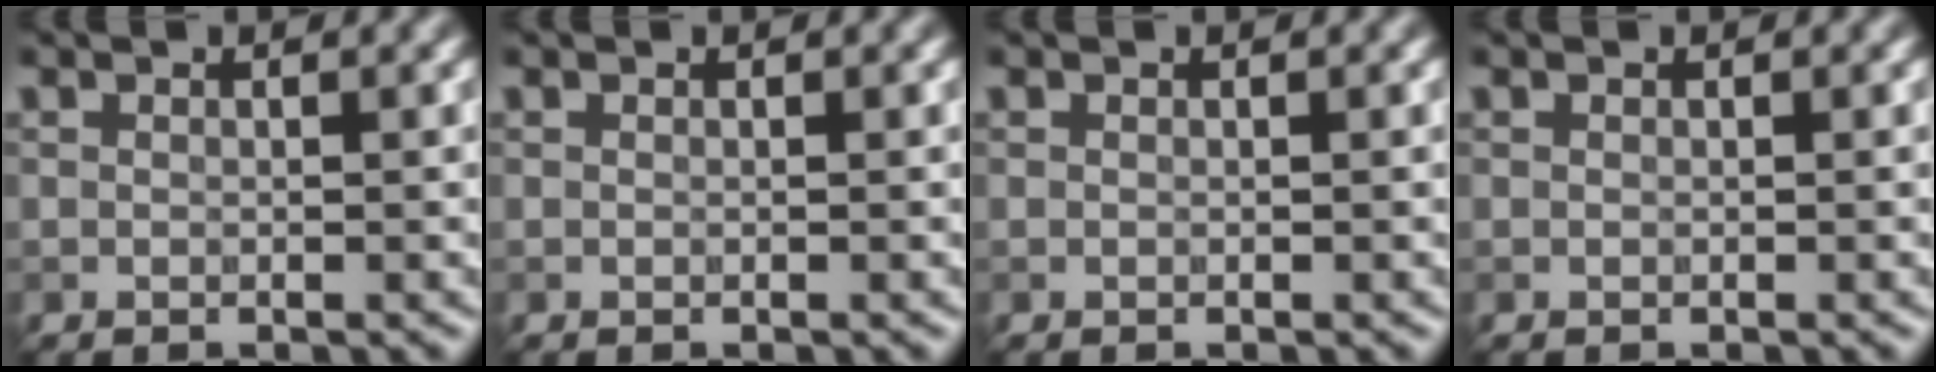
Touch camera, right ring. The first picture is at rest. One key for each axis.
{"total": 0.0}
{"total": 0.0}
{"total": 0.0}